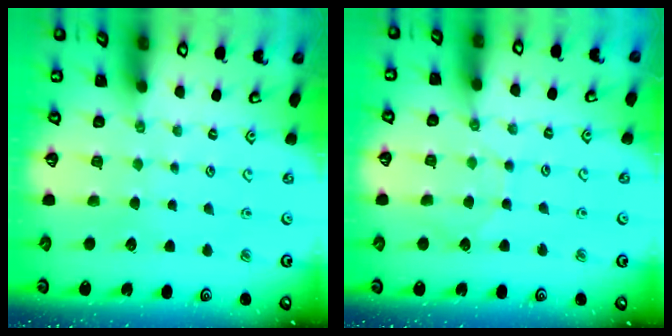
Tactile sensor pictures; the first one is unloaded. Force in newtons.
{"total": 6.0, "press": 6.0, "slide": 0.6}